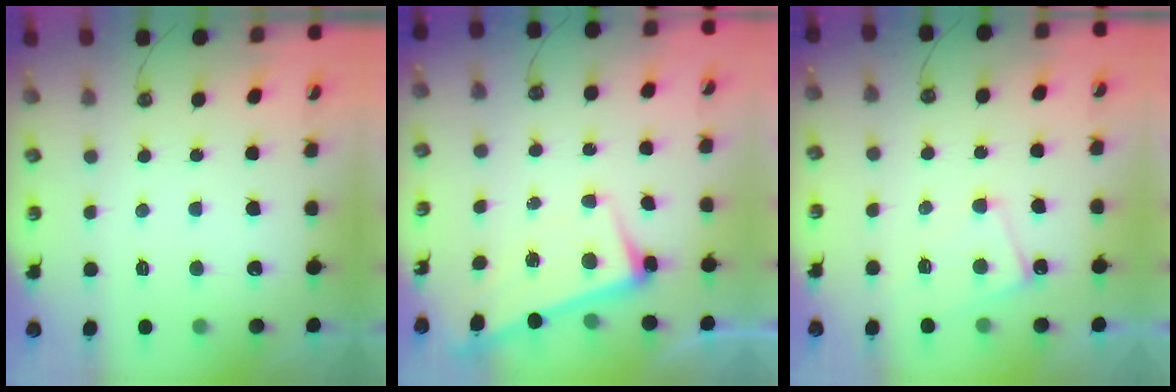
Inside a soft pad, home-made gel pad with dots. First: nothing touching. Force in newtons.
{"total": 2.6, "press": 2.6, "slide": 0.3}
{"total": 0.7, "press": 0.5, "slide": 0.4}